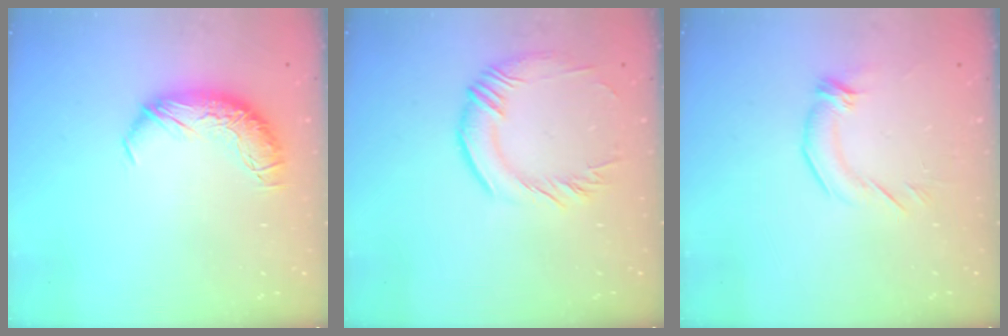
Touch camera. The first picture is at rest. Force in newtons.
{"total": 2.0, "press": 1.6, "slide": 1.2}
{"total": 2.7, "press": 1.7, "slide": 2.1}